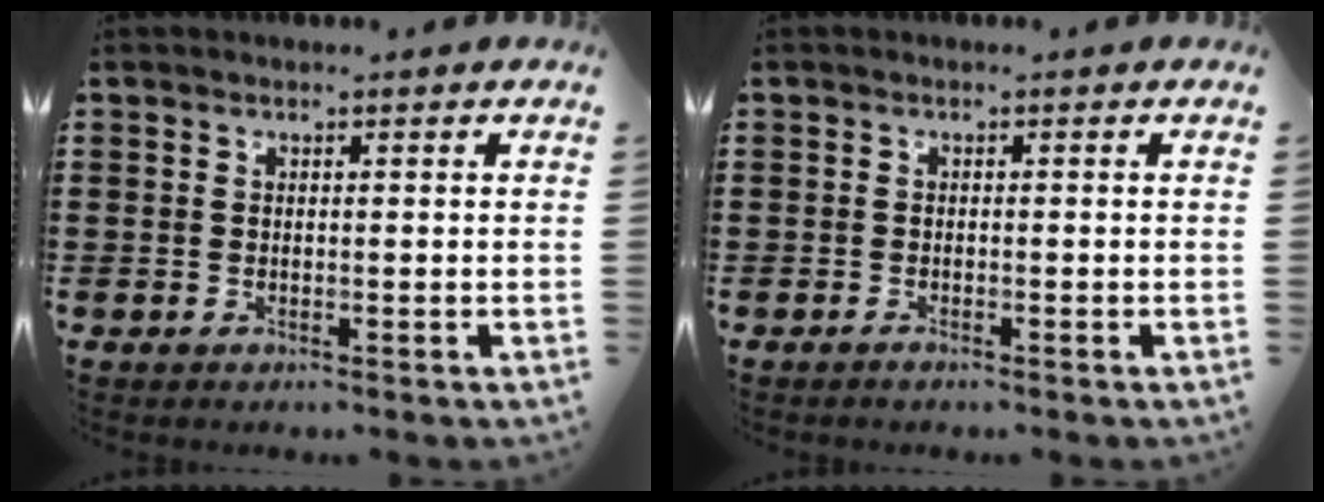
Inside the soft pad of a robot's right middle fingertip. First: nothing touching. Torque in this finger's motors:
{"motor_torque": [-0.16, 0.46, -0.03, -0.01]}